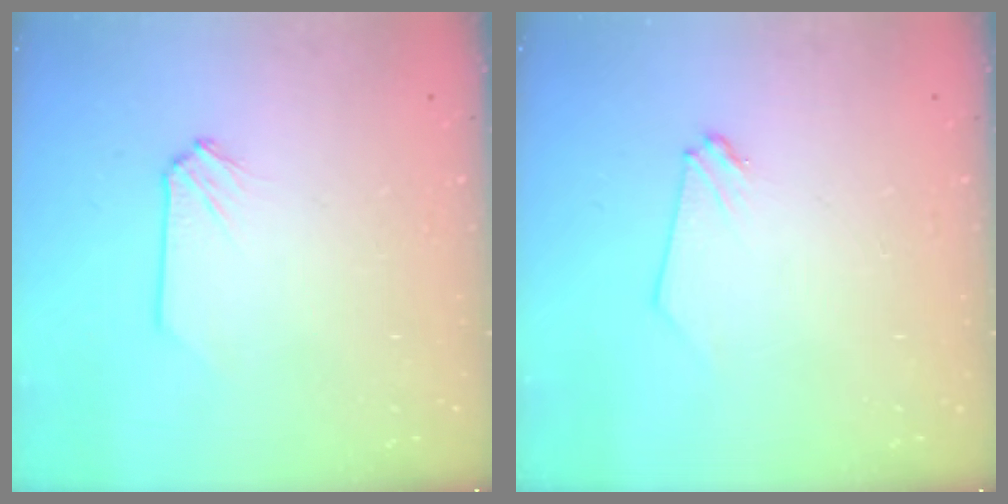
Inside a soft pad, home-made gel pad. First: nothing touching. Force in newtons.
{"total": 0.0}